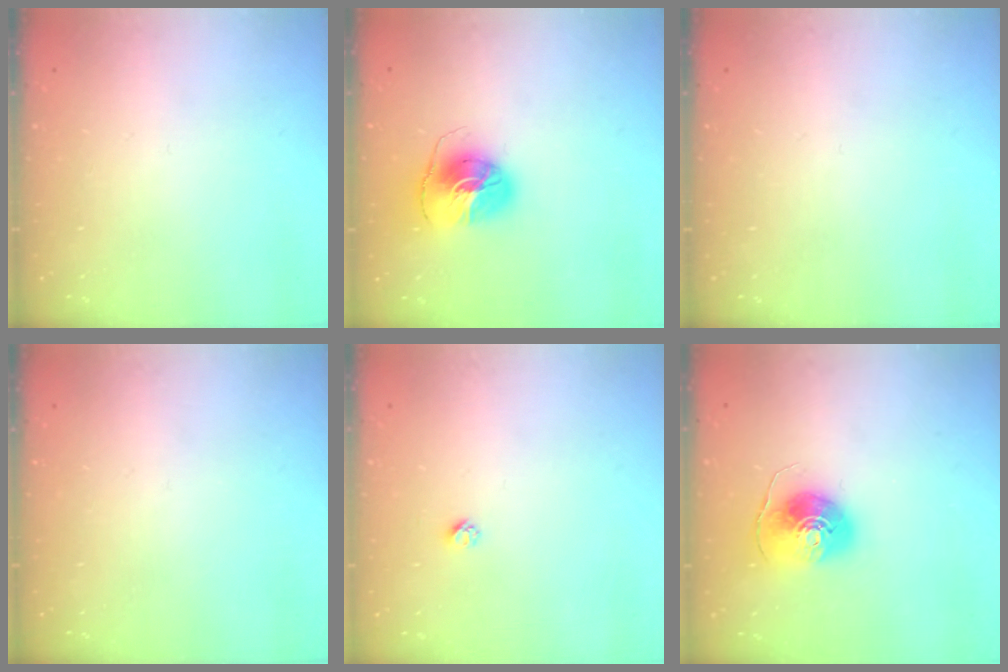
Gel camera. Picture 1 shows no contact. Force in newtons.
{"total": 8.6, "press": 8.6, "slide": 0.9}
{"total": 0.0}
{"total": 0.0}
{"total": 2.3, "press": 2.3, "slide": 0.2}
{"total": 8.8, "press": 8.8, "slide": 0.6}